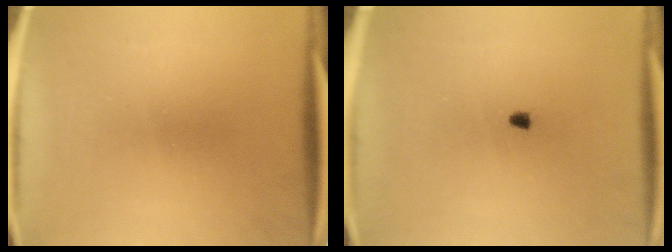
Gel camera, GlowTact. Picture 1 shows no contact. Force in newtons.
{"total": 1.0}